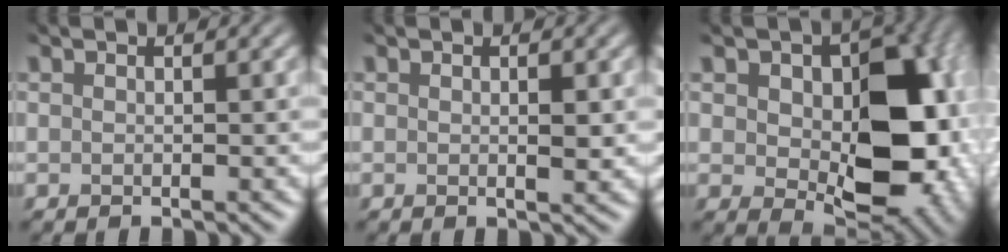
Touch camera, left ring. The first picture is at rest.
{"total": 1.2, "force": [0.1, 0.3, 1.1], "torque": [-0.017, -0.003, 0.007]}
{"total": 11.7, "force": [0.1, 7.7, 8.7], "torque": [-0.117, -0.011, 0.010]}